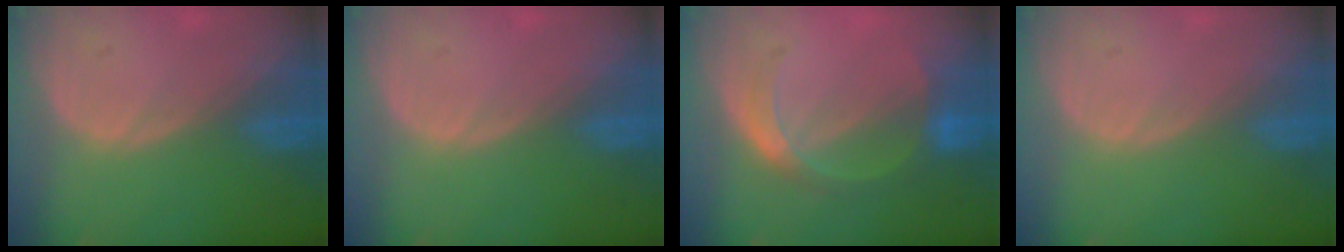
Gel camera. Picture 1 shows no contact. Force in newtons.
{"total": 0.0}
{"total": 5.7, "press": 5.4, "slide": 1.8}
{"total": 0.0}